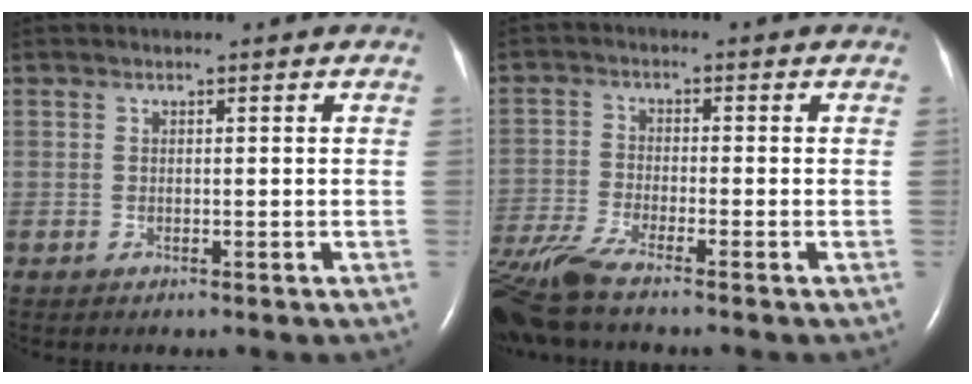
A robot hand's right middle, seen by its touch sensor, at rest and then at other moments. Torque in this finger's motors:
{"motor_torque": [0.97, -0.94, 0.20, 0.07]}